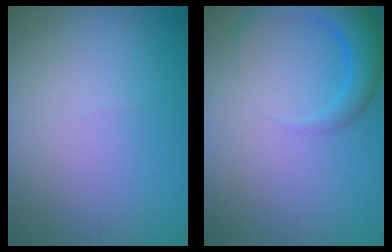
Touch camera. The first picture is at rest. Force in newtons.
{"total": 4.1, "press": 4.1, "slide": 0.2}